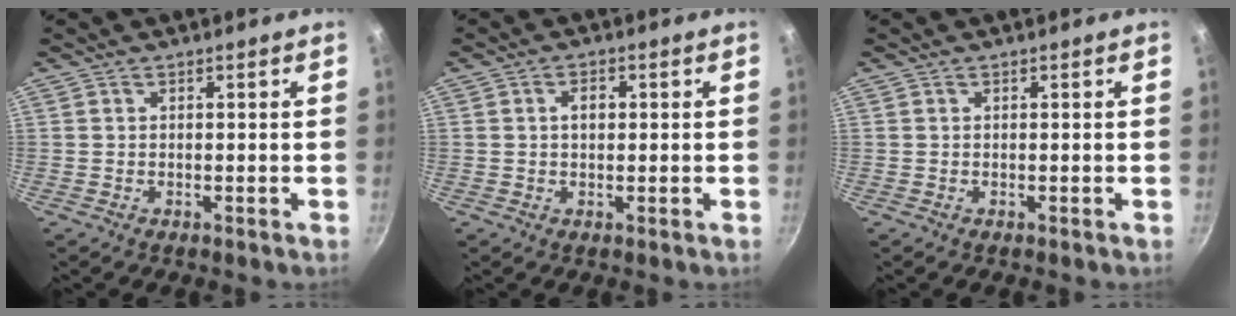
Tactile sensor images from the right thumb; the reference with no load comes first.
{"total": 2.5, "force": [0.4, 1.6, 1.9], "torque": [-0.023, 0.007, 0.006]}
{"total": 0.0}